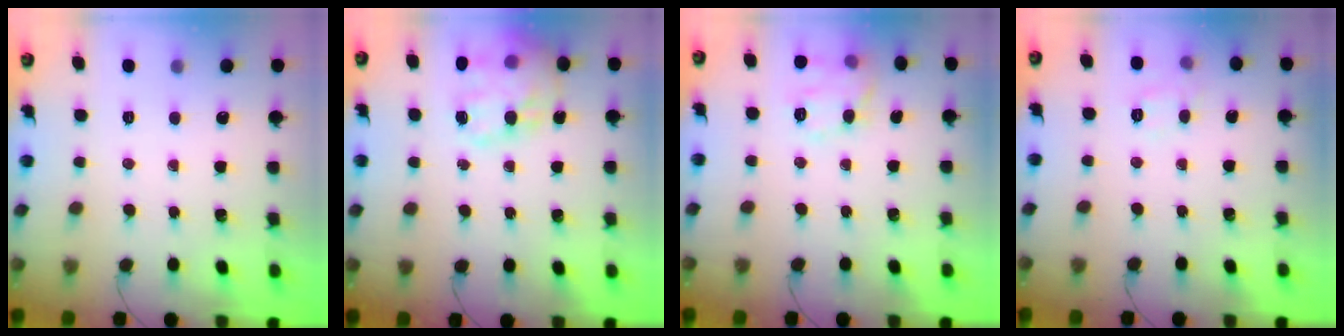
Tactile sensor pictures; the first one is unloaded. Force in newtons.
{"total": 20.2, "press": 19.8, "slide": 4.0}
{"total": 8.9, "press": 8.9, "slide": 0.7}
{"total": 6.7, "press": 6.6, "slide": 1.2}